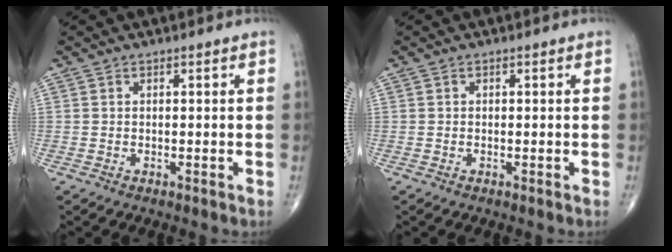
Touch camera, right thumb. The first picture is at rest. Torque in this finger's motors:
{"motor_torque": [0.04, -0.20, -0.18, -0.10, 0.02]}